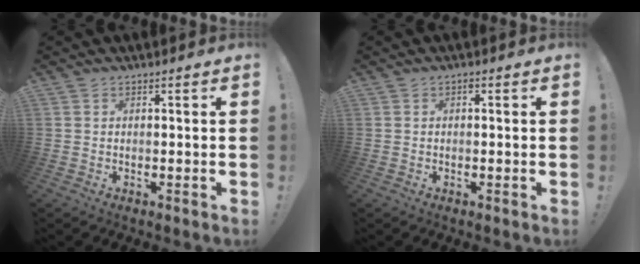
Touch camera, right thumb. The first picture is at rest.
{"total": 0.7, "force": [-0.1, 0.6, 0.3], "torque": [-0.011, 0.005, -0.003]}